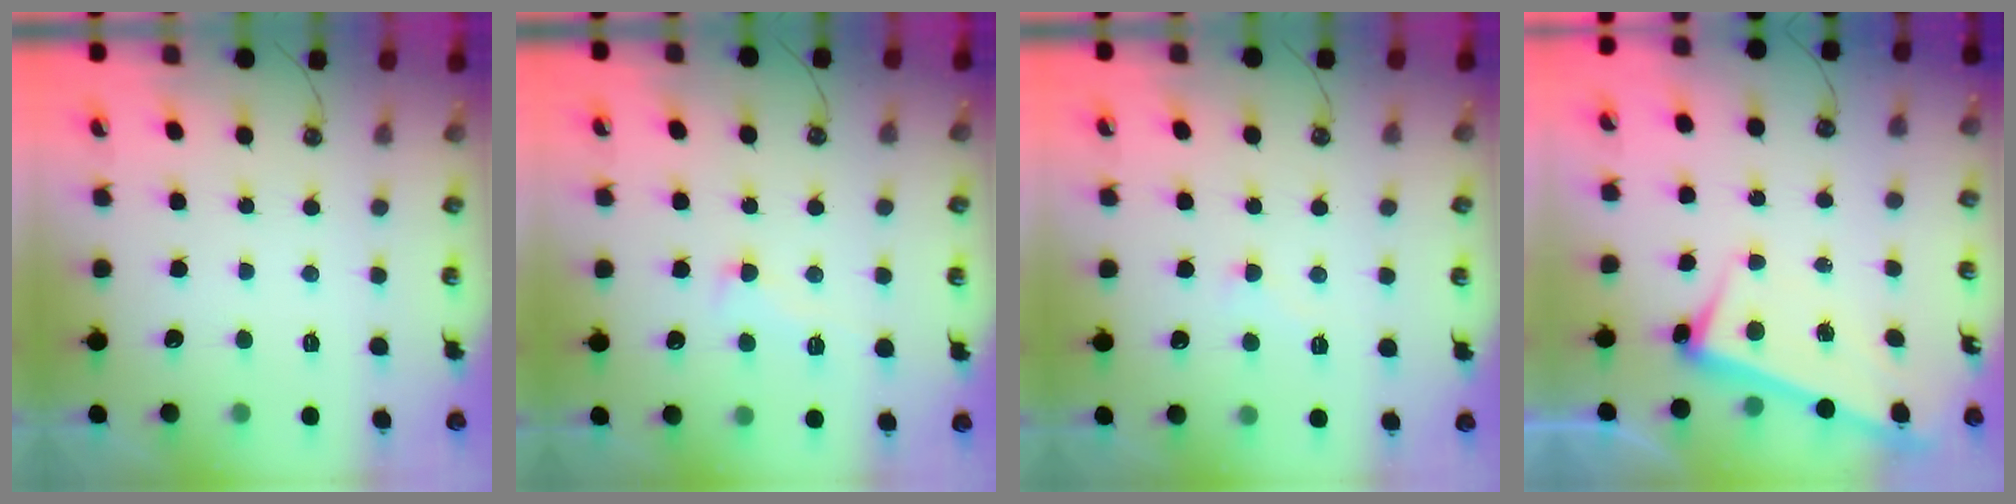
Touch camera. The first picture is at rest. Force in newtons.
{"total": 0.8, "press": 0.2, "slide": 0.8}
{"total": 2.9, "press": 2.9, "slide": 0.5}
{"total": 2.7, "press": 2.6, "slide": 0.8}